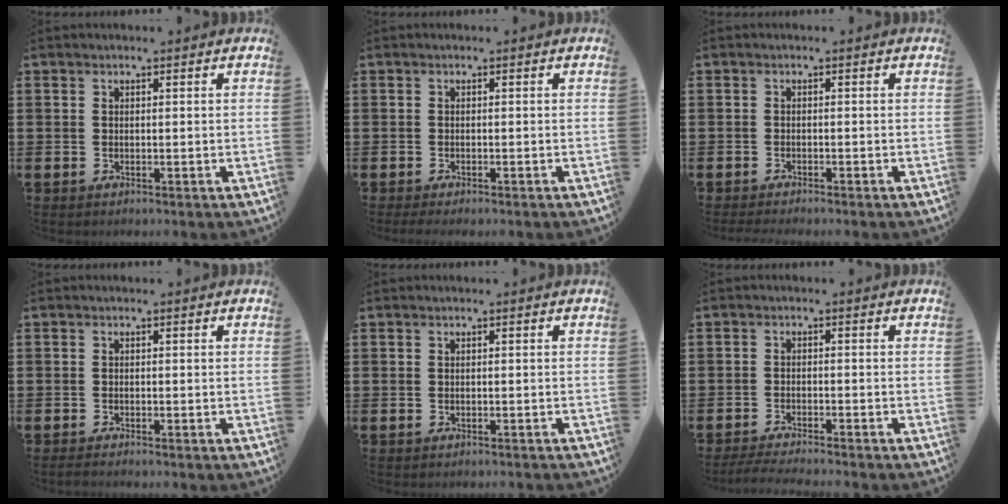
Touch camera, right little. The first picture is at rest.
{"total": 0.7, "force": [-0.5, 0.1, 0.5], "torque": [-0.008, -0.002, -0.010]}
{"total": 0.0}
{"total": 0.0}
{"total": 0.0}
{"total": 2.2, "force": [-2.0, -0.1, 0.8], "torque": [-0.011, 0.003, -0.039]}